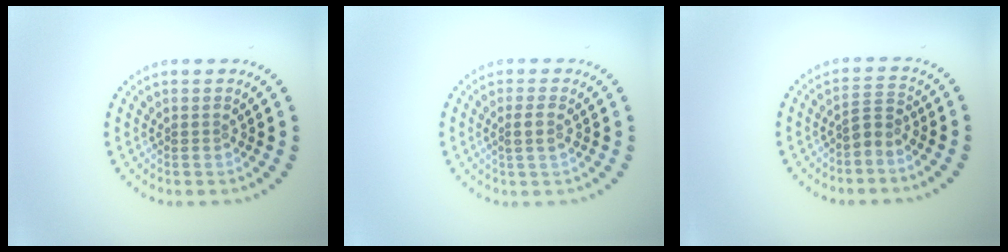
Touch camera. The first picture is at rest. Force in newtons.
{"total": 1.3, "press": 1.1, "slide": 0.6}
{"total": 1.9, "press": 1.4, "slide": 1.3}